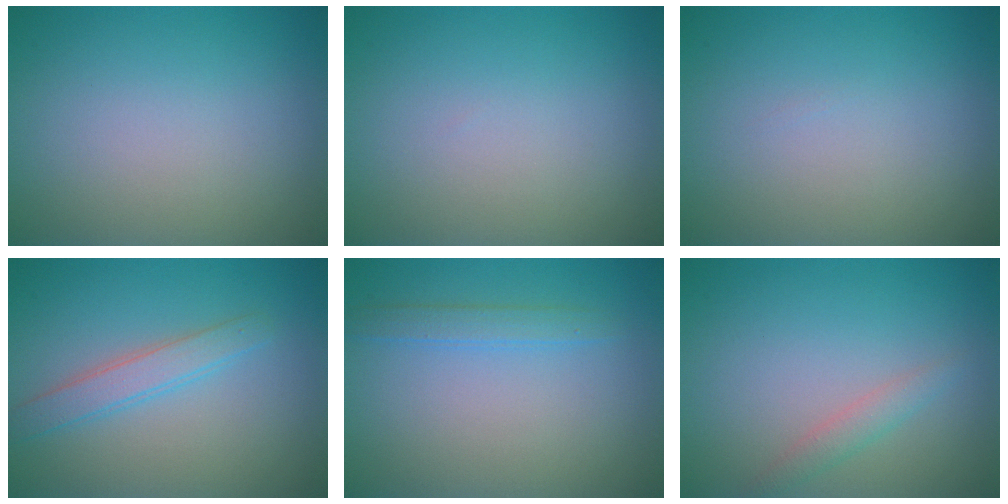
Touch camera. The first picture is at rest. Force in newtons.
{"total": 0.0}
{"total": 0.0}
{"total": 2.4, "press": 2.4, "slide": 0.1}
{"total": 1.6, "press": 1.6, "slide": 0.0}
{"total": 1.4, "press": 1.4, "slide": 0.1}